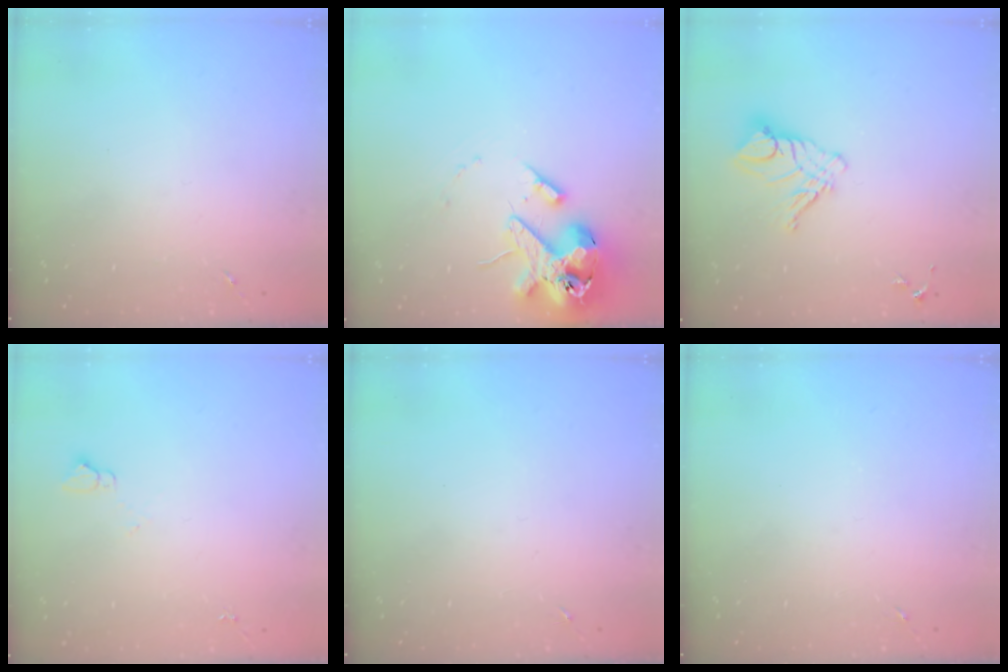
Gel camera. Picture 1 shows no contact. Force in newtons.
{"total": 15.6, "press": 15.4, "slide": 2.4}
{"total": 10.7, "press": 10.6, "slide": 1.1}
{"total": 3.1, "press": 3.0, "slide": 0.3}
{"total": 0.0}
{"total": 0.0}